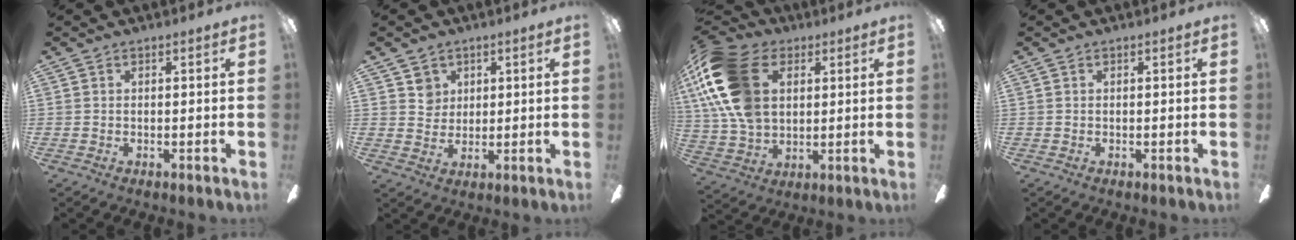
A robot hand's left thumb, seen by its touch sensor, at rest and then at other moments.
{"total": 4.4, "force": [2.3, 3.7, 0.2], "torque": [0.006, -0.003, 0.039]}
{"total": 21.1, "force": [6.7, 14.1, 14.3], "torque": [-0.321, -0.008, 0.121]}
{"total": 0.0}